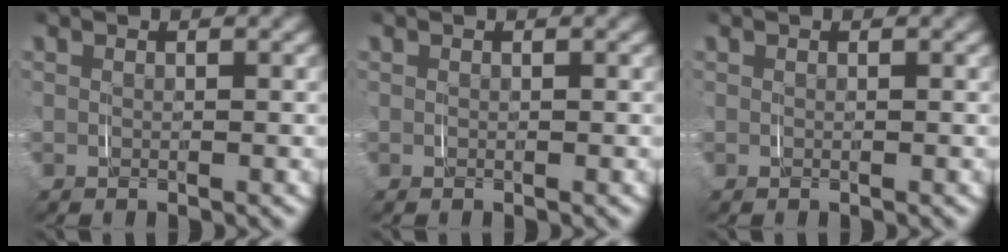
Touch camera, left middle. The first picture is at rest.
{"total": 0.0}
{"total": 0.0}